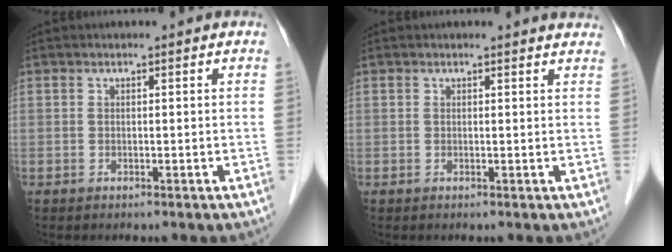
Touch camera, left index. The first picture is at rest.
{"total": 3.5, "force": [3.4, 0.6, 0.6], "torque": [-0.007, -0.004, 0.019]}